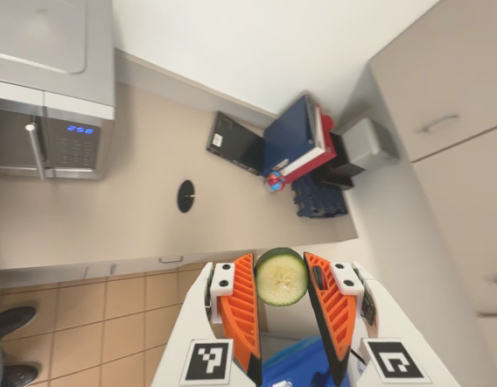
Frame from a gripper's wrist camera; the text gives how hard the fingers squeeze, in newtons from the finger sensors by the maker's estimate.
{"total": 8.0, "left": 7.7, "right": 8.3}